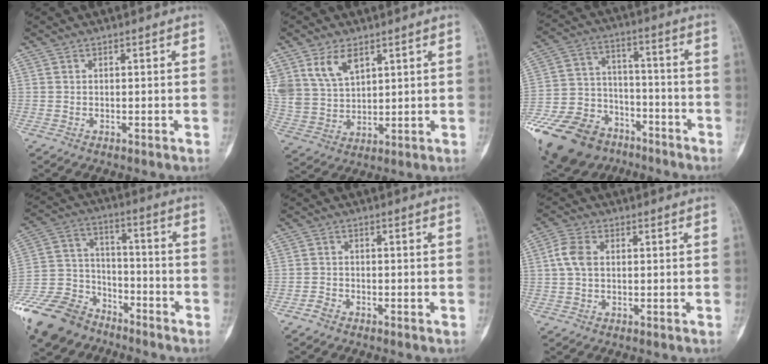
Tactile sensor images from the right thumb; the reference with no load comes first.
{"total": 9.0, "force": [5.1, 5.4, 5.2], "torque": [-0.089, -0.016, 0.113]}
{"total": 23.9, "force": [-15.7, 15.0, 10.0], "torque": [-0.234, 0.069, -0.267]}
{"total": 19.9, "force": [-15.0, 11.2, 6.7], "torque": [-0.127, 0.076, -0.270]}
{"total": 2.0, "force": [-1.5, 1.2, 0.5], "torque": [-0.012, 0.006, -0.031]}
{"total": 4.5, "force": [0.5, 3.0, 3.4], "torque": [-0.078, 0.011, 0.006]}